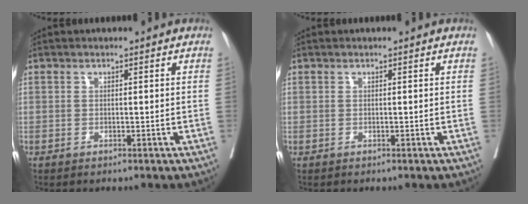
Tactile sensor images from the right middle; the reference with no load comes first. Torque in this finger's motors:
{"motor_torque": [-0.23, -0.49, 0.02, 0.00]}